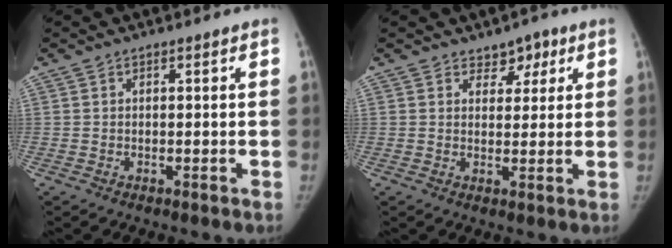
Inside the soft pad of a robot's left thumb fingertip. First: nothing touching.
{"total": 4.1, "force": [2.5, 2.7, 1.6], "torque": [0.005, -0.013, 0.037]}